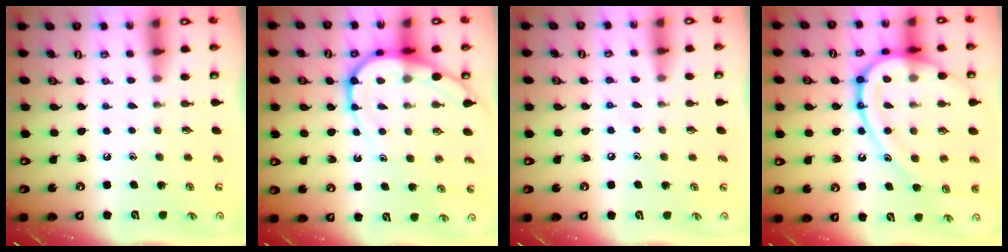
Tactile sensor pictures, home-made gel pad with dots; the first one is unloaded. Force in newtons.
{"total": 10.8, "press": 10.8, "slide": 1.0}
{"total": 5.3, "press": 5.3, "slide": 0.7}
{"total": 21.5, "press": 21.4, "slide": 2.1}